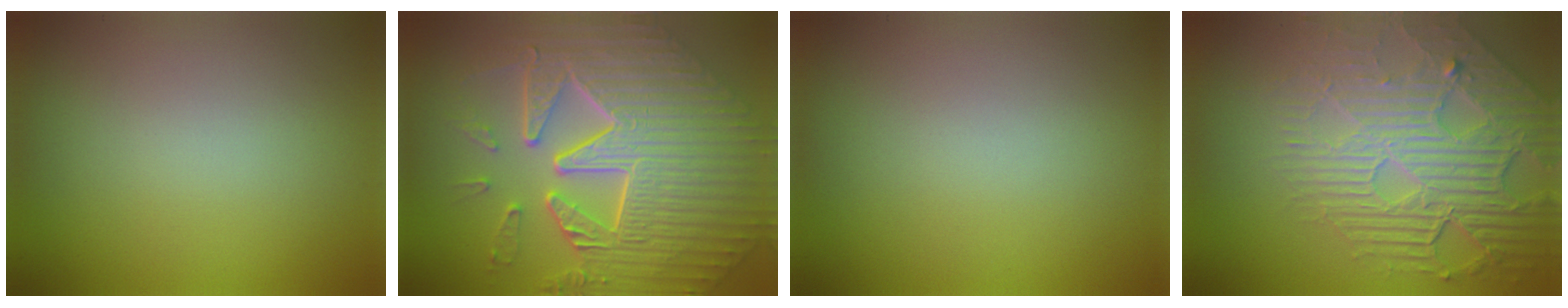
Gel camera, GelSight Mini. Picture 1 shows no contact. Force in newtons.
{"total": 10.9, "press": 7.3, "slide": 8.0}
{"total": 0.0}
{"total": 8.2, "press": 5.7, "slide": 5.9}